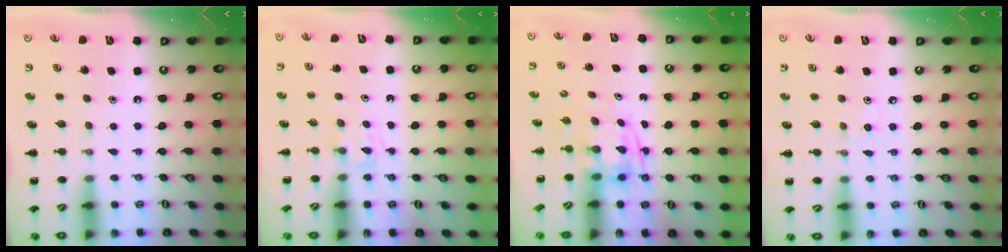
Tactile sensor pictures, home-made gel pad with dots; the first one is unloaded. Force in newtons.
{"total": 2.8, "press": 2.5, "slide": 1.1}
{"total": 3.2, "press": 3.2, "slide": 0.3}
{"total": 2.5, "press": 2.3, "slide": 0.9}